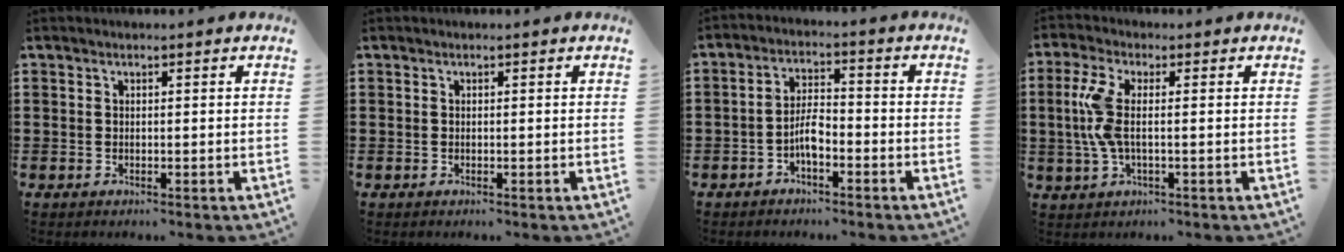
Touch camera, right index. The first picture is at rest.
{"total": 0.0}
{"total": 4.4, "force": [-2.0, 1.7, 3.6], "torque": [-0.076, 0.006, -0.042]}
{"total": 6.0, "force": [0.0, 2.1, 5.6], "torque": [-0.148, -0.012, -0.012]}